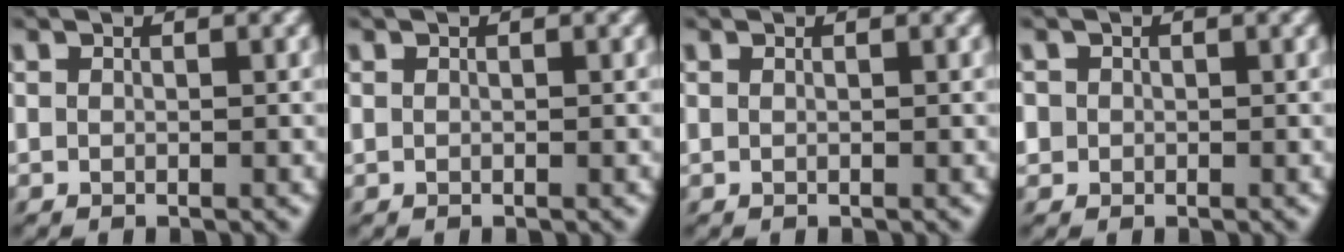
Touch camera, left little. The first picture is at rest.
{"total": 0.6, "force": [0.3, 0.3, 0.4], "torque": [-0.015, 0.006, 0.006]}
{"total": 0.0}
{"total": 1.9, "force": [0.4, 1.6, 0.9], "torque": [-0.028, 0.019, 0.004]}